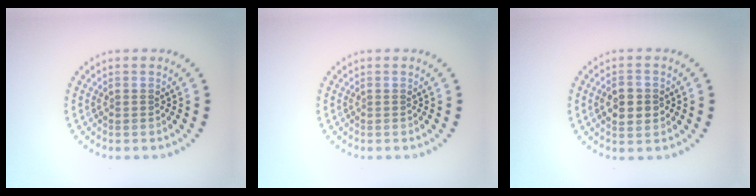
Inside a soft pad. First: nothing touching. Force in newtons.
{"total": 0.0}
{"total": 3.0, "press": 3.0, "slide": 0.0}